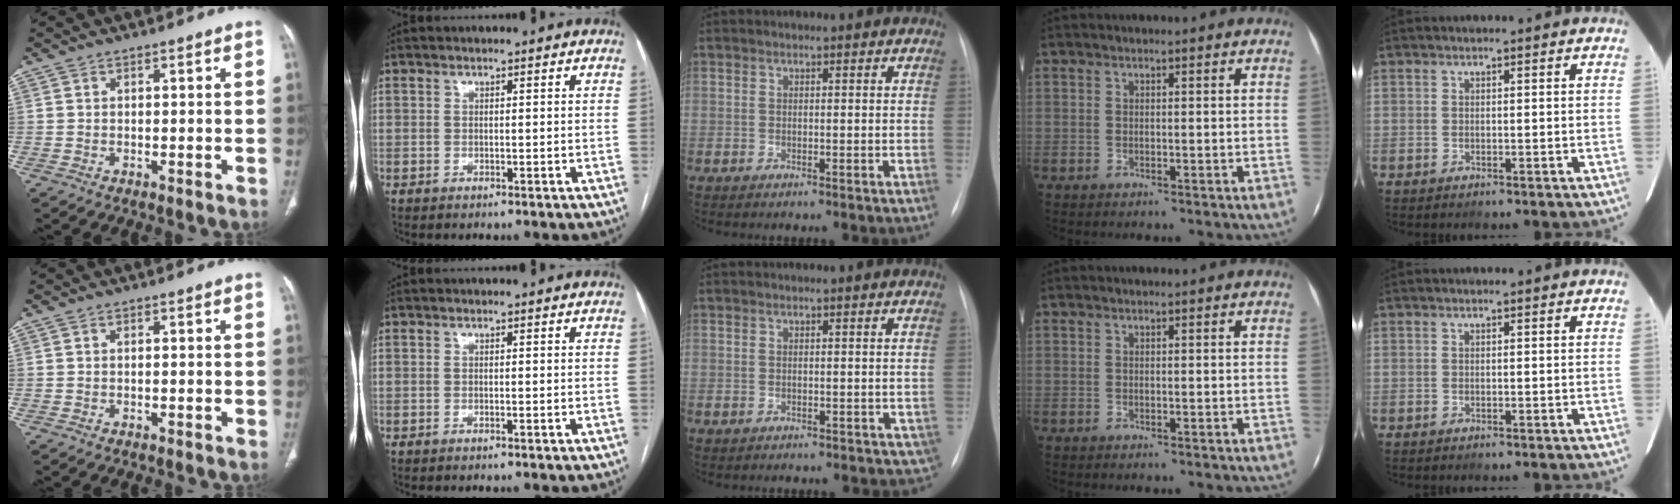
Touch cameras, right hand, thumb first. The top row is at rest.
{"middle": {"total": 1.7, "force": [-0.4, 1.4, 0.9], "torque": [-0.005, 0.006, 0.005]}}